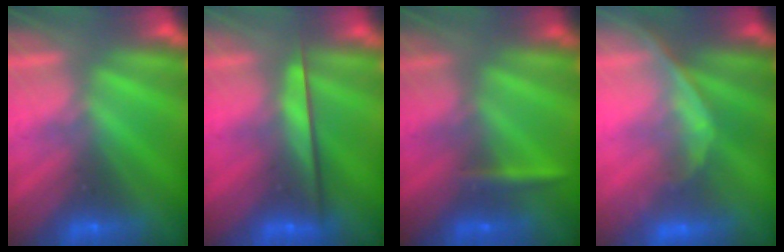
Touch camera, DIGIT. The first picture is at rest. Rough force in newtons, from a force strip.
{"total": 2.4}
{"total": 2.3}
{"total": 1.1}